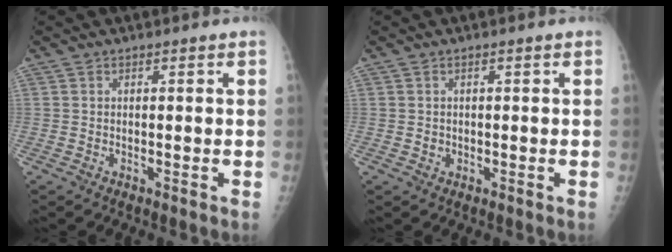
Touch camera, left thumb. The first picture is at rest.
{"total": 0.8, "force": [-0.2, 0.8, 0.2], "torque": [0.002, 0.002, -0.001]}